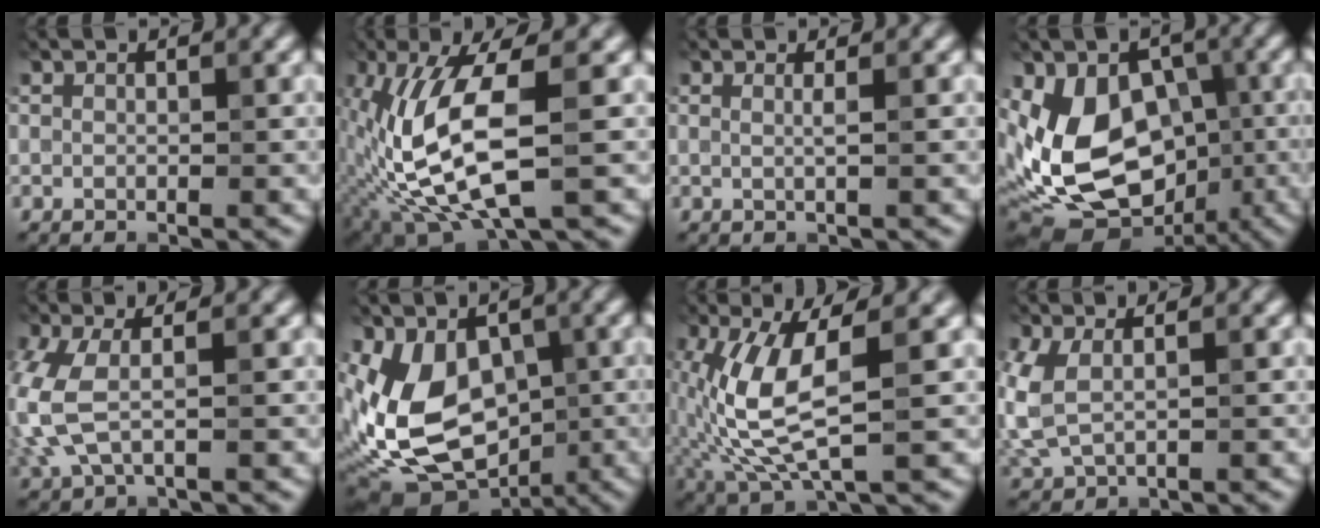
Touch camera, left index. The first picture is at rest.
{"total": 9.3, "force": [-1.7, 2.8, 8.7], "torque": [-0.186, 0.000, -0.022]}
{"total": 0.7, "force": [0.0, 0.2, 0.7], "torque": [-0.008, -0.001, -0.004]}
{"total": 12.1, "force": [-3.0, 8.8, 7.8], "torque": [-0.103, 0.013, -0.039]}
{"total": 4.3, "force": [-0.3, 1.8, 4.0], "torque": [-0.124, -0.002, 0.004]}
{"total": 9.9, "force": [-2.0, 6.6, 7.1], "torque": [-0.132, -0.014, -0.018]}
{"total": 7.4, "force": [-0.2, 2.2, 7.1], "torque": [-0.169, -0.005, 0.013]}
{"total": 3.6, "force": [0.0, 2.0, 3.0], "torque": [-0.097, -0.002, 0.009]}